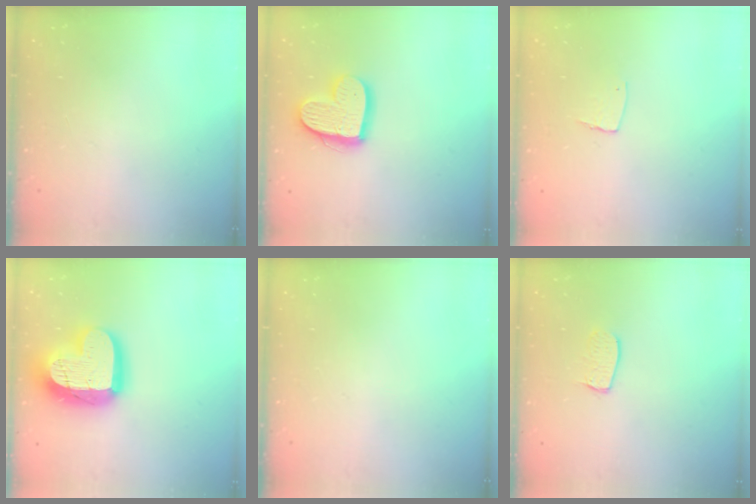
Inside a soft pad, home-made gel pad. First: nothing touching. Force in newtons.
{"total": 13.9, "press": 13.9, "slide": 1.0}
{"total": 4.7, "press": 4.7, "slide": 0.4}
{"total": 21.2, "press": 21.2, "slide": 1.7}
{"total": 0.0}
{"total": 6.6, "press": 6.6, "slide": 0.4}